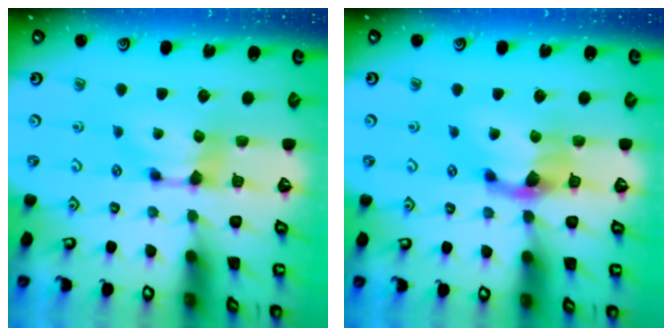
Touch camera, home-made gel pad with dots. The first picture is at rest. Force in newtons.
{"total": 2.9, "press": 2.2, "slide": 2.0}